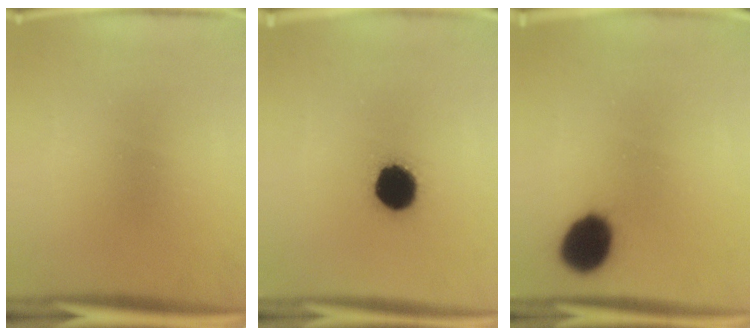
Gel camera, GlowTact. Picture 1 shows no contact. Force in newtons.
{"total": 12.8}
{"total": 10.7}